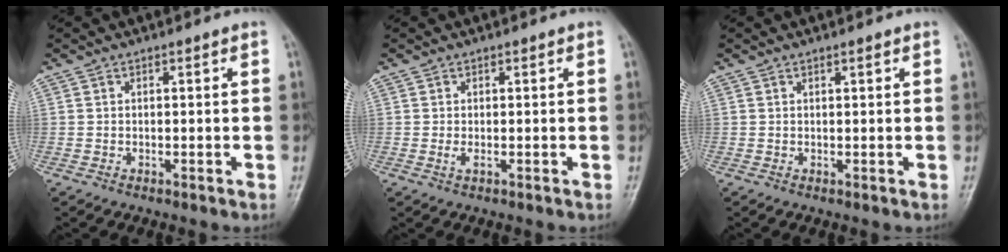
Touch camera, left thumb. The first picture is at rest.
{"total": 1.4, "force": [0.1, 0.6, 1.3], "torque": [-0.023, 0.001, 0.004]}
{"total": 0.9, "force": [0.5, 0.3, 0.7], "torque": [-0.009, 0.000, 0.008]}